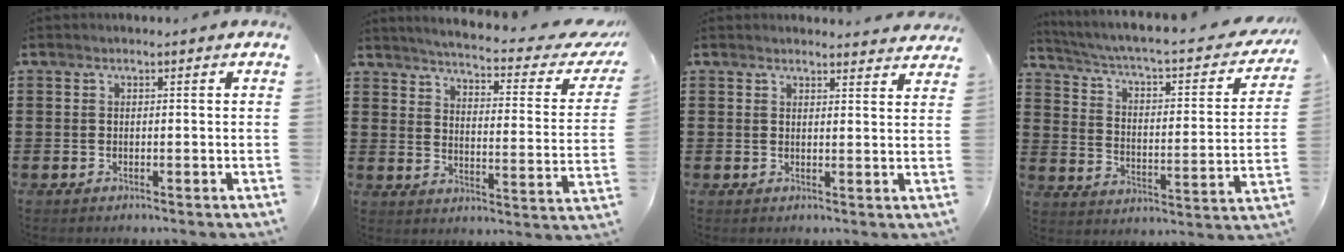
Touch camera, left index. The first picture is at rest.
{"total": 4.4, "force": [3.7, -0.5, 2.3], "torque": [-0.055, -0.037, 0.055]}
{"total": 2.0, "force": [2.0, 0.3, 0.0], "torque": [0.003, -0.007, 0.038]}
{"total": 3.7, "force": [2.6, 0.5, 2.6], "torque": [-0.067, -0.033, 0.031]}